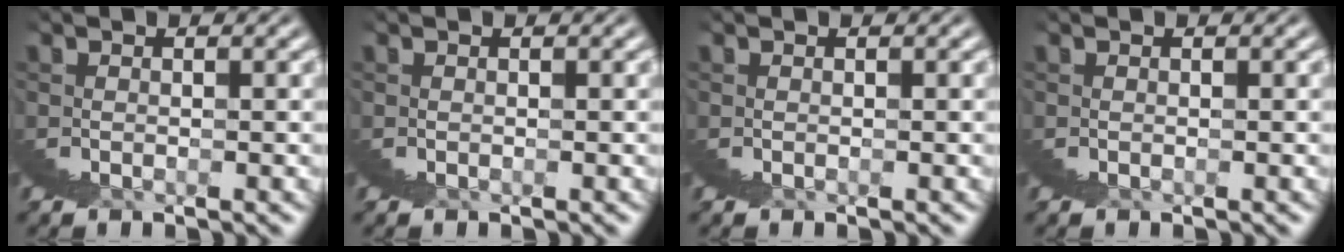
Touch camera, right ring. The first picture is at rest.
{"total": 0.0}
{"total": 0.0}
{"total": 0.0}